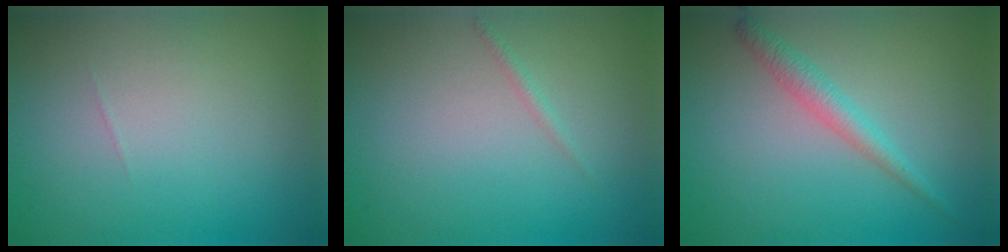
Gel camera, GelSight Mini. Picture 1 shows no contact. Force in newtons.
{"total": 0.7, "press": 0.7, "slide": 0.0}
{"total": 2.1, "press": 2.1, "slide": 0.1}